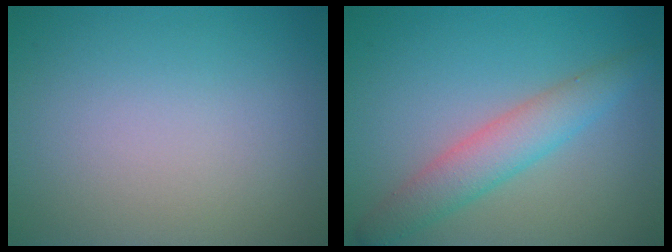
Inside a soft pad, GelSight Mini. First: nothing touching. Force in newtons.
{"total": 3.9, "press": 3.9, "slide": 0.1}